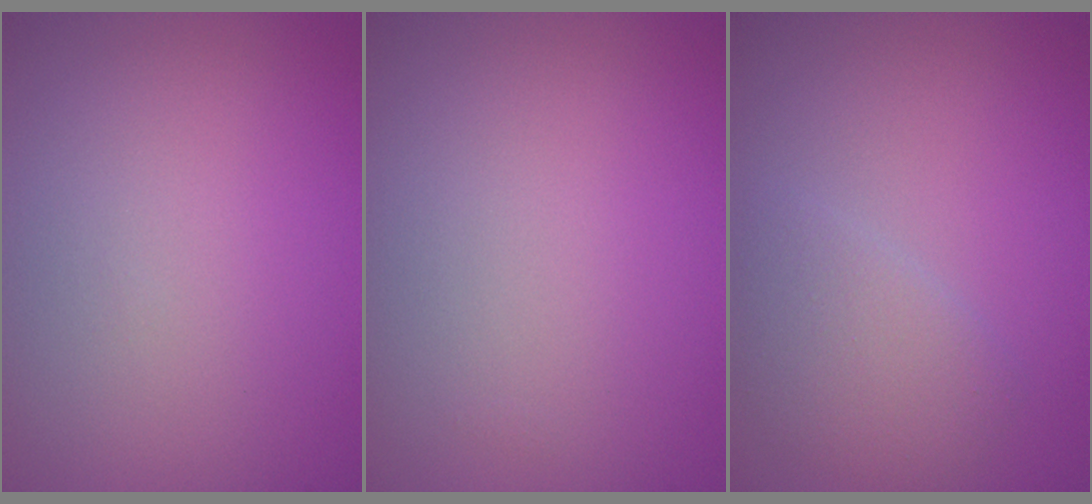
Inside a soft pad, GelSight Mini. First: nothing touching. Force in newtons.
{"total": 0.0}
{"total": 2.4, "press": 2.4, "slide": 0.2}